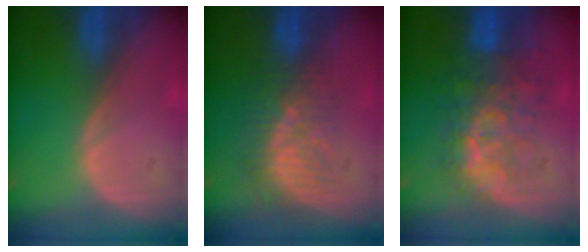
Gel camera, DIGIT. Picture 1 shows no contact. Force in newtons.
{"total": 8.6, "press": 7.5, "slide": 4.3}
{"total": 9.4, "press": 8.7, "slide": 3.4}